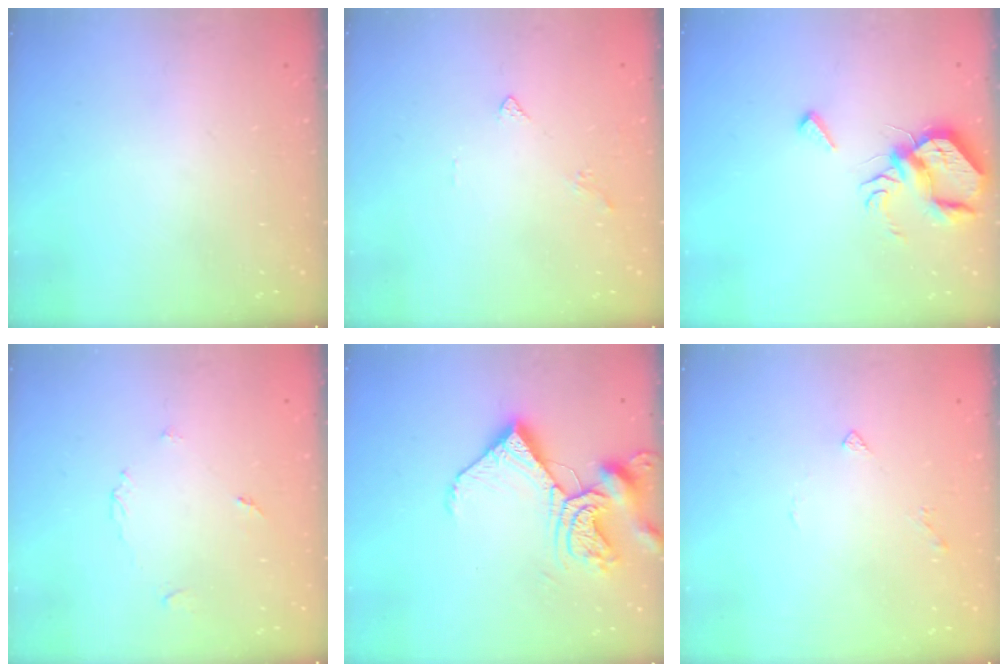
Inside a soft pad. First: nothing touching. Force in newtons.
{"total": 2.0, "press": 1.9, "slide": 0.6}
{"total": 9.6, "press": 9.5, "slide": 1.0}
{"total": 3.8, "press": 3.8, "slide": 0.5}
{"total": 12.6, "press": 12.5, "slide": 1.6}
{"total": 3.6, "press": 3.5, "slide": 0.8}